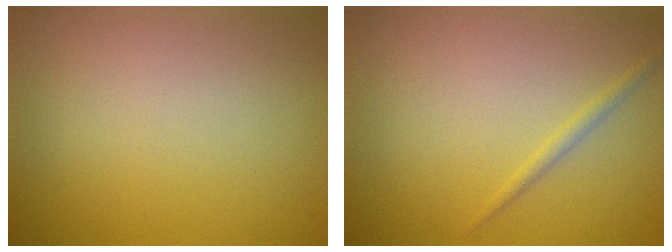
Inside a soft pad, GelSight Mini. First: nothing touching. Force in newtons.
{"total": 0.8, "press": 0.8, "slide": 0.1}